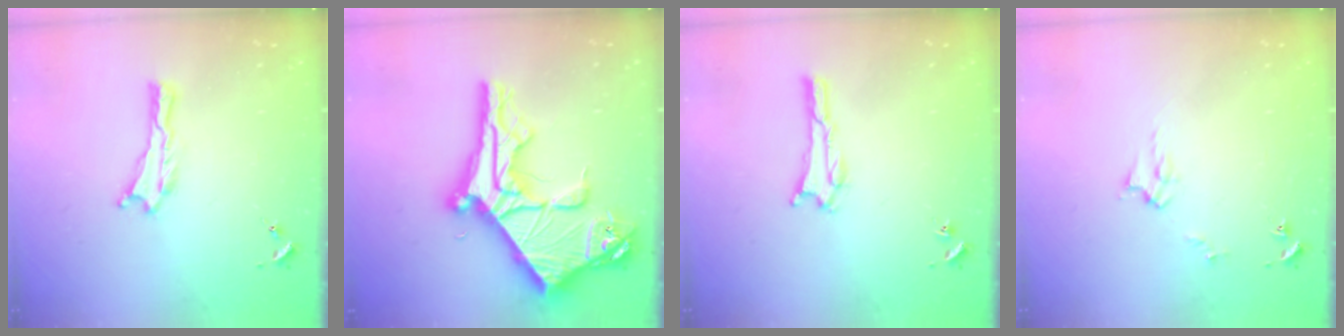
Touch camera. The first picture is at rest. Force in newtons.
{"total": 13.5, "press": 13.4, "slide": 1.4}
{"total": 1.1, "press": 1.0, "slide": 0.1}
{"total": 3.0, "press": 3.0, "slide": 0.3}